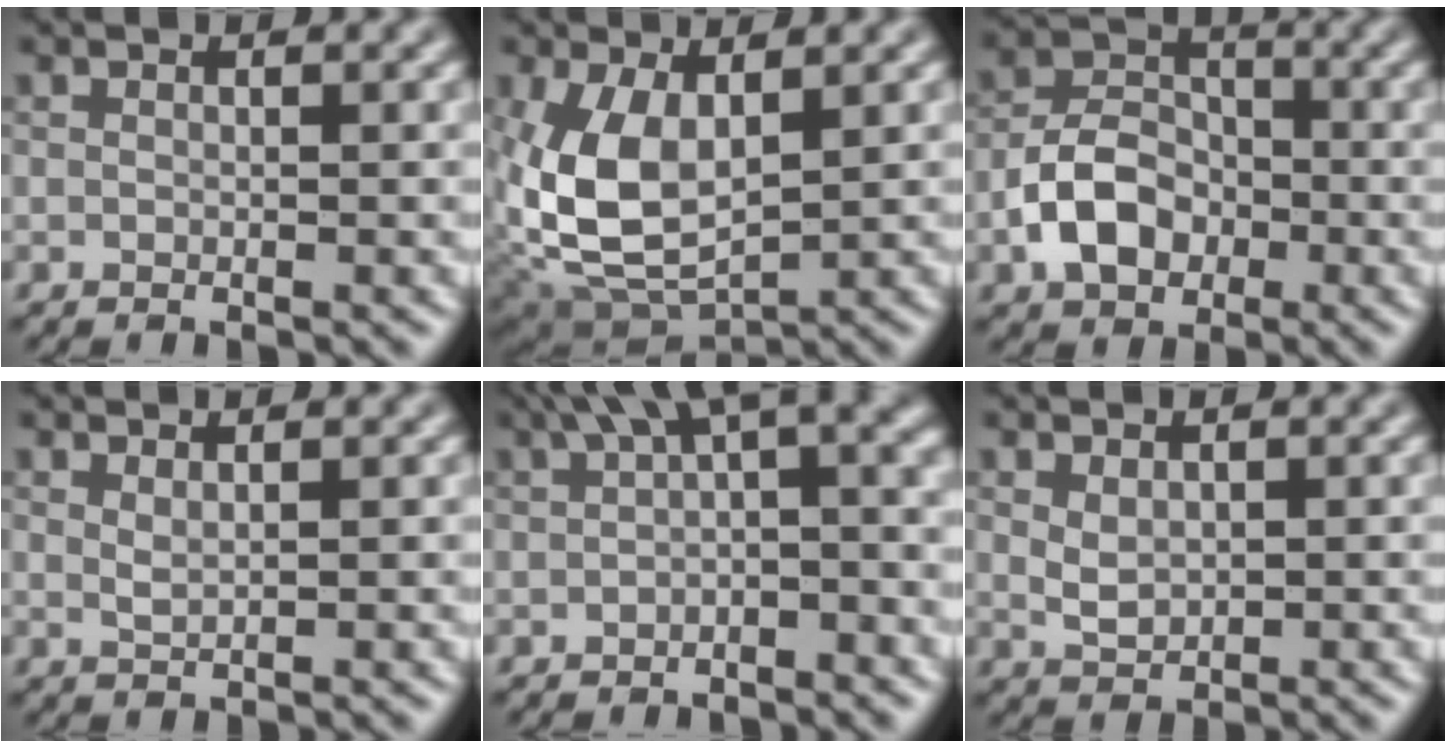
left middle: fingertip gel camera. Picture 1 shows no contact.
{"total": 7.0, "force": [1.2, 3.7, 5.9], "torque": [-0.137, -0.006, 0.026]}
{"total": 5.2, "force": [-1.9, 3.7, 3.1], "torque": [-0.055, 0.005, -0.039]}
{"total": 0.9, "force": [0.7, 0.2, 0.5], "torque": [-0.014, -0.002, 0.015]}
{"total": 6.4, "force": [1.9, 2.4, 5.7], "torque": [-0.072, 0.018, 0.018]}
{"total": 1.7, "force": [0.5, 1.1, 1.1], "torque": [-0.024, -0.003, 0.016]}